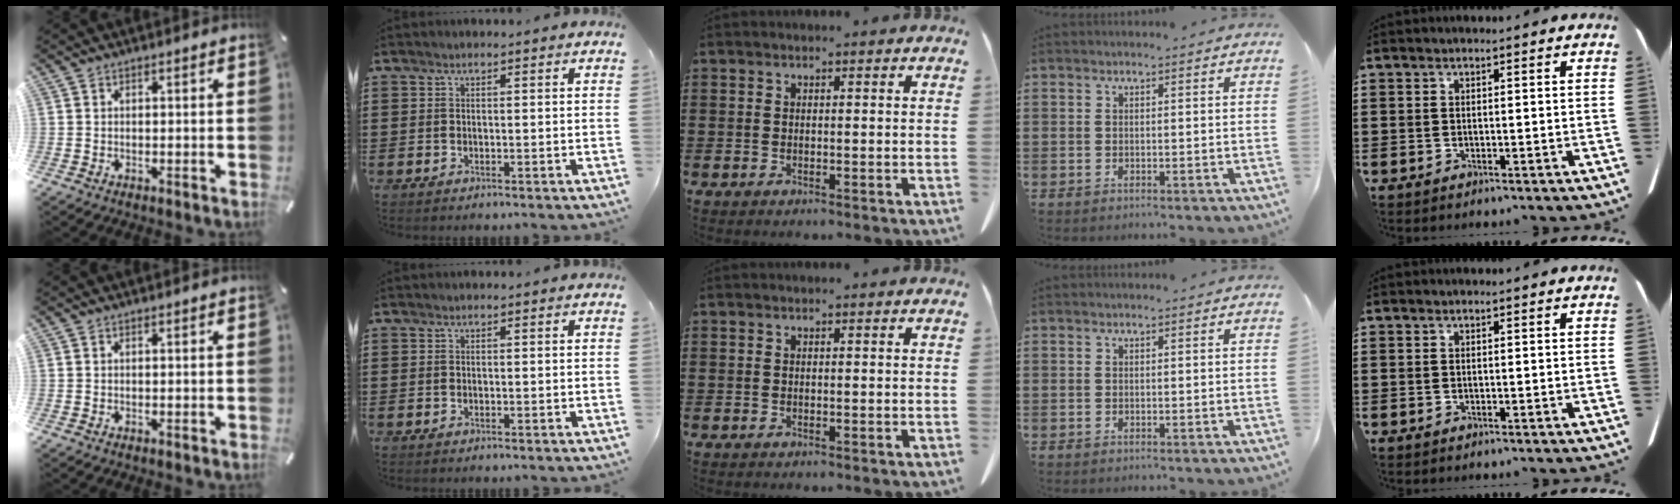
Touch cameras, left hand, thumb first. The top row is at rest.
{}